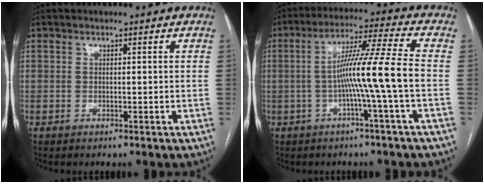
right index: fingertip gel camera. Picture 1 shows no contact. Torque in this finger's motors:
{"motor_torque": [1.55, -0.20, 0.78, 0.21]}